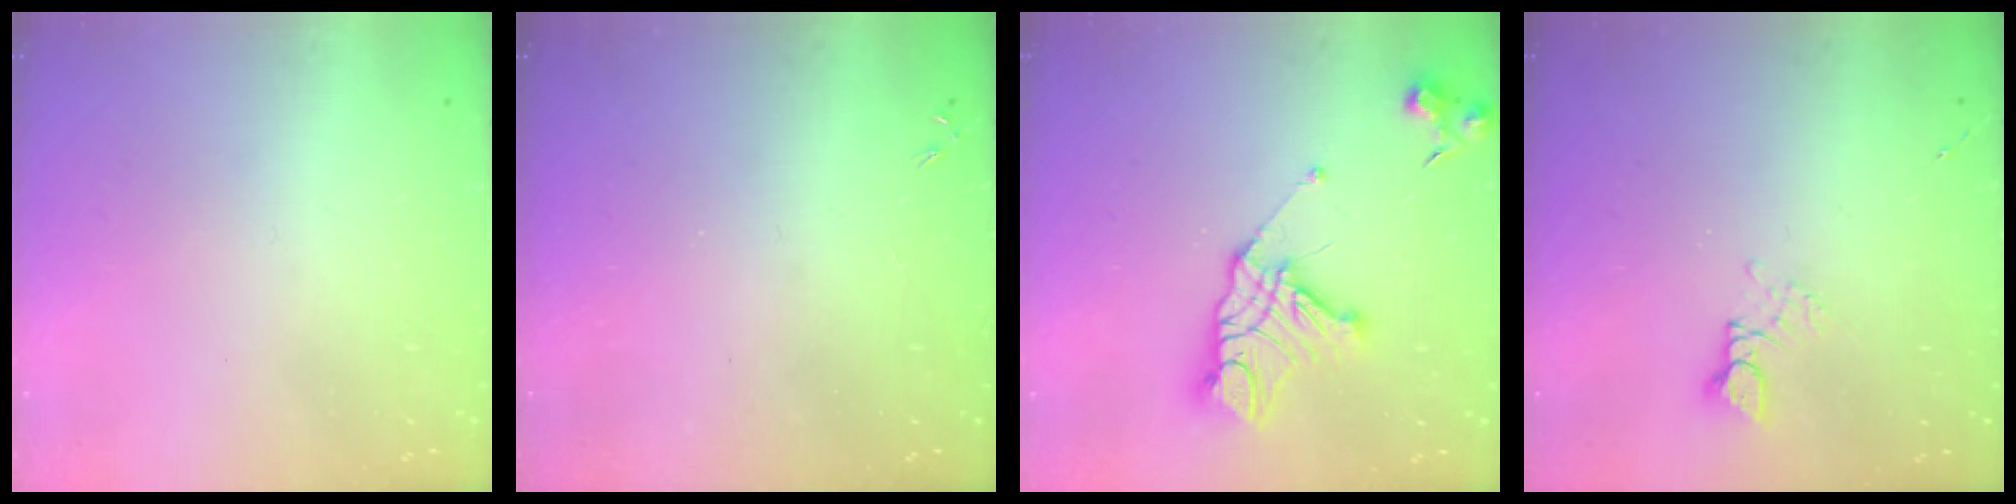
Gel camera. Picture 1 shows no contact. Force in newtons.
{"total": 0.0}
{"total": 14.4, "press": 14.3, "slide": 1.5}
{"total": 2.7, "press": 2.7, "slide": 0.2}